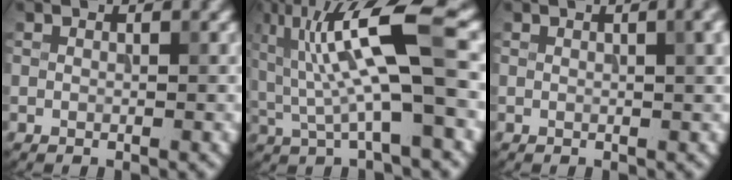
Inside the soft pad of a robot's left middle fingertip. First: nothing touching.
{"total": 10.1, "force": [1.7, 2.1, 9.8], "torque": [-0.179, 0.005, 0.032]}
{"total": 3.4, "force": [0.9, 1.3, 2.9], "torque": [-0.020, 0.011, 0.011]}